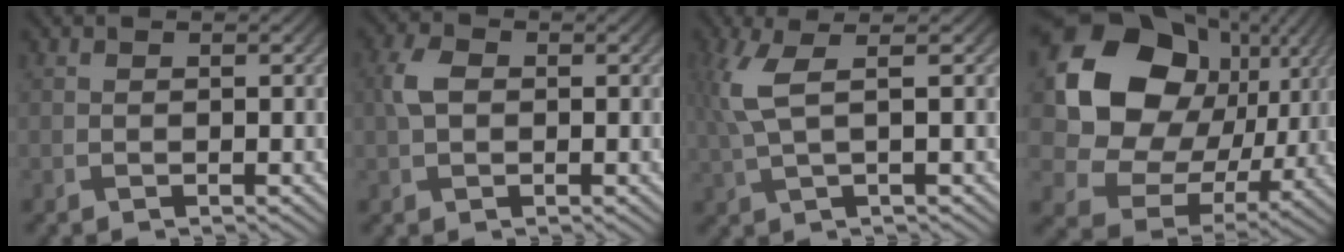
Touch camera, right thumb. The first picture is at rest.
{"total": 3.1, "force": [0.2, 2.1, 2.3], "torque": [-0.056, 0.006, 0.000]}
{"total": 5.4, "force": [1.5, 1.4, 5.1], "torque": [-0.121, 0.007, 0.028]}
{"total": 18.5, "force": [4.1, 15.0, 10.1], "torque": [-0.222, -0.010, 0.088]}